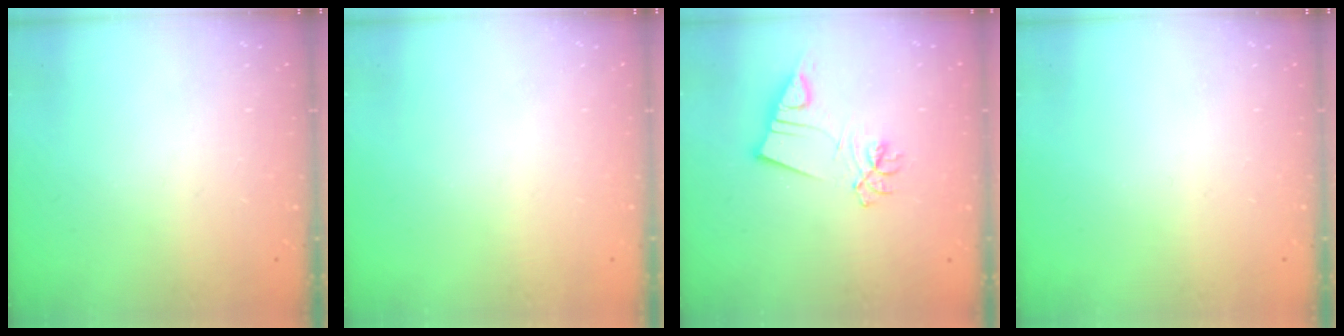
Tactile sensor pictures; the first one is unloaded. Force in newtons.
{"total": 0.0}
{"total": 8.0, "press": 7.9, "slide": 1.0}
{"total": 0.0}